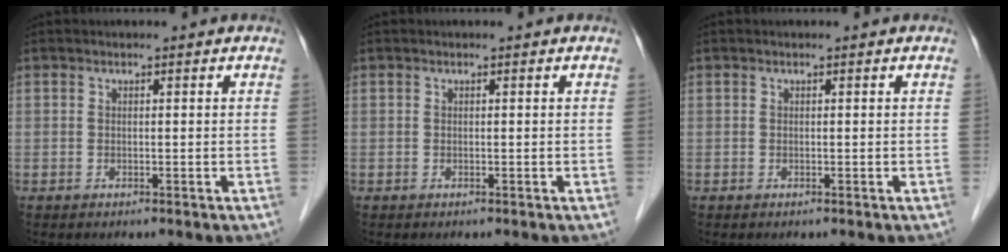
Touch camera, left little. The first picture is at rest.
{"total": 0.0}
{"total": 0.0}